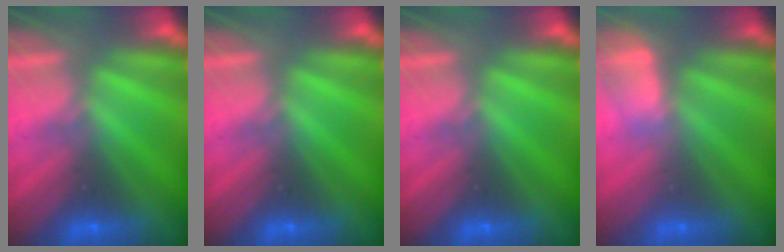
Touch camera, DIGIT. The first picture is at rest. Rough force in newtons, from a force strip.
{"total": 0.0}
{"total": 0.0}
{"total": 3.0}